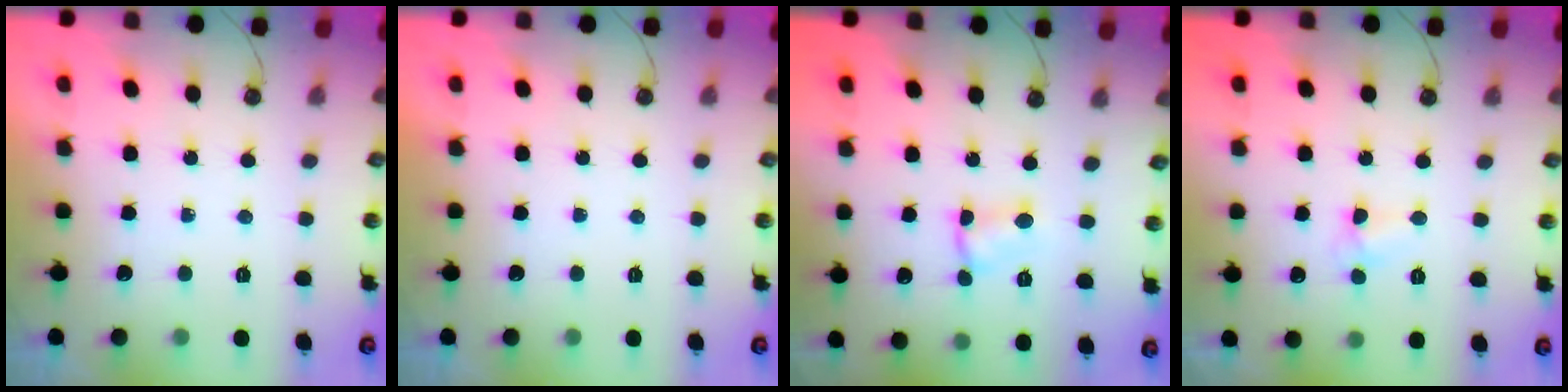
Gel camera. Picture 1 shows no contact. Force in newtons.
{"total": 0.0}
{"total": 2.0, "press": 2.0, "slide": 0.0}
{"total": 3.9, "press": 3.9, "slide": 0.5}